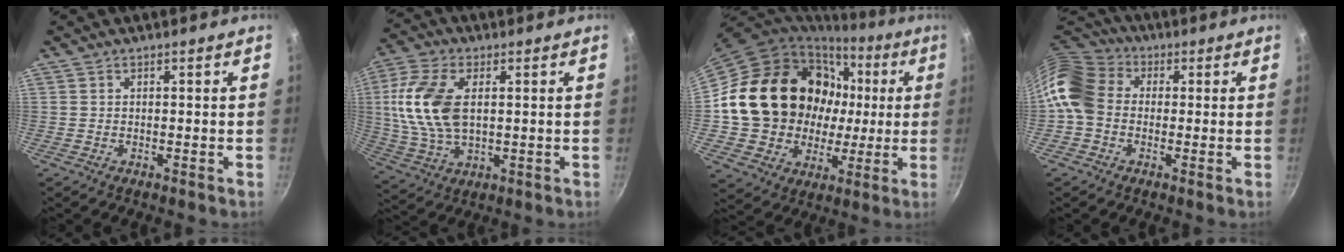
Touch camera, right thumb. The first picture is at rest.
{"total": 14.7, "force": [2.2, 8.4, 11.9], "torque": [-0.236, 0.000, 0.041]}
{"total": 23.1, "force": [3.0, 19.1, 12.6], "torque": [-0.190, 0.034, 0.071]}
{"total": 11.3, "force": [-0.3, 9.2, 6.6], "torque": [-0.109, 0.022, -0.029]}